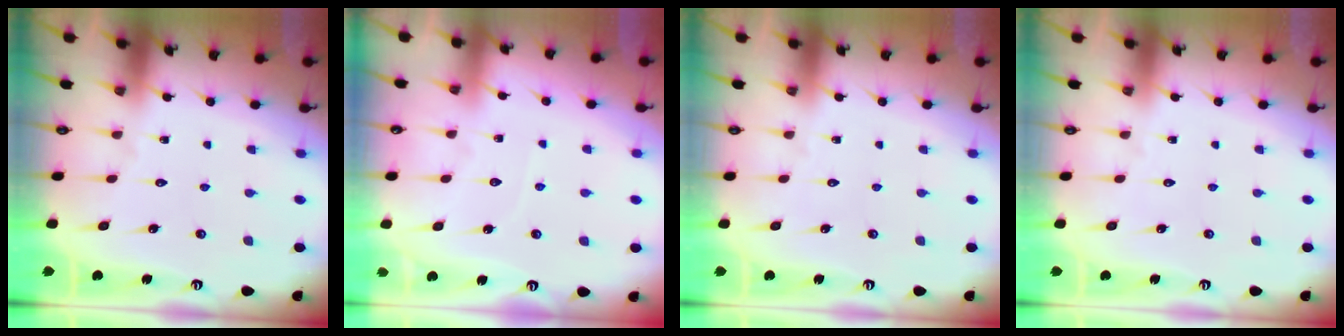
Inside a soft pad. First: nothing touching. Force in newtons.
{"total": 3.3, "press": 3.3, "slide": 0.4}
{"total": 0.0}
{"total": 0.0}